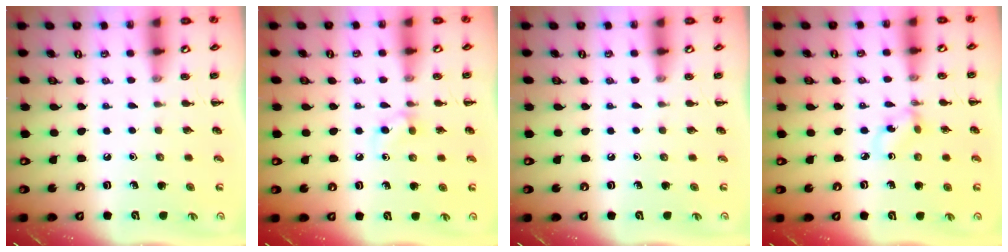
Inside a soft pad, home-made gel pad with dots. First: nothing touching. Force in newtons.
{"total": 4.3, "press": 3.9, "slide": 1.6}
{"total": 0.0}
{"total": 1.8, "press": 1.7, "slide": 0.6}